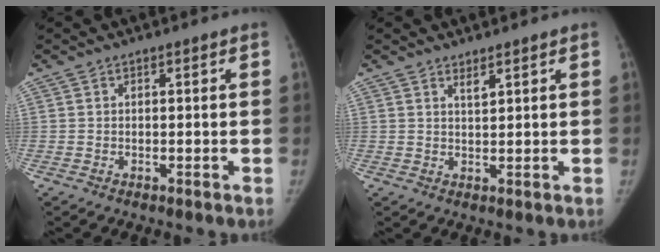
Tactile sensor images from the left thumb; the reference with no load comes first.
{"total": 1.6, "force": [1.3, 0.3, 0.9], "torque": [-0.011, -0.013, 0.025]}